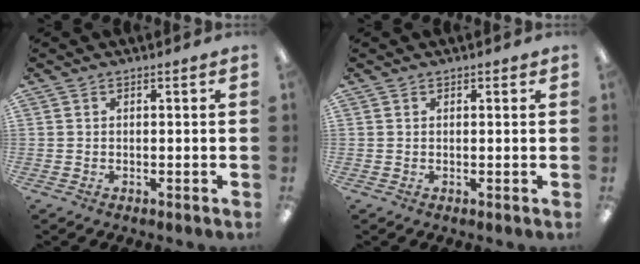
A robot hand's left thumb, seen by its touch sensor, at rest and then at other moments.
{"total": 0.6, "force": [0.4, 0.3, 0.2], "torque": [0.004, -0.001, 0.006]}